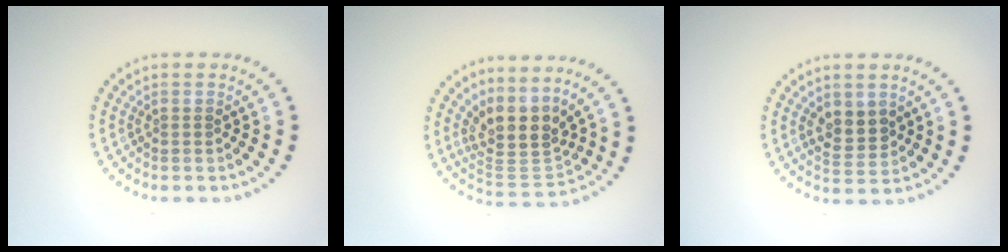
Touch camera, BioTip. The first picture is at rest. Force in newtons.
{"total": 4.4, "press": 3.4, "slide": 2.8}
{"total": 2.6, "press": 2.5, "slide": 0.8}